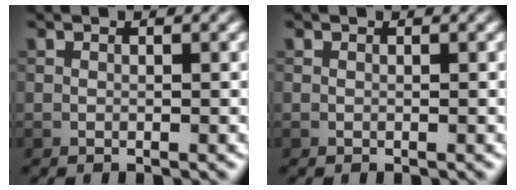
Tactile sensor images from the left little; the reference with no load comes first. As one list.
[{"total": 0.0}]